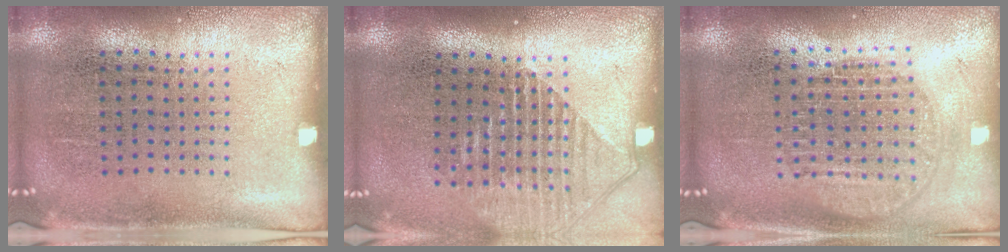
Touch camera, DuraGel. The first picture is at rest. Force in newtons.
{"total": 1.6, "press": 1.4, "slide": 0.7}
{"total": 1.8, "press": 1.6, "slide": 0.9}